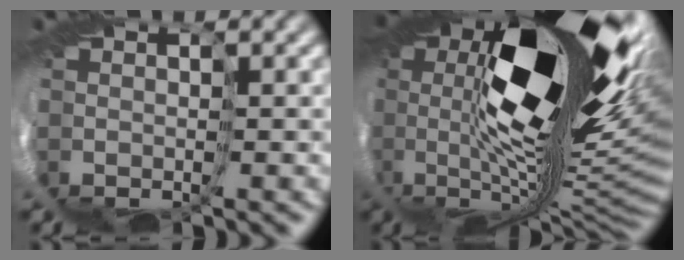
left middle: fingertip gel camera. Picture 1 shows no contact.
{"total": 15.0, "force": [6.6, 4.3, 12.7], "torque": [-0.241, -0.001, 0.116]}